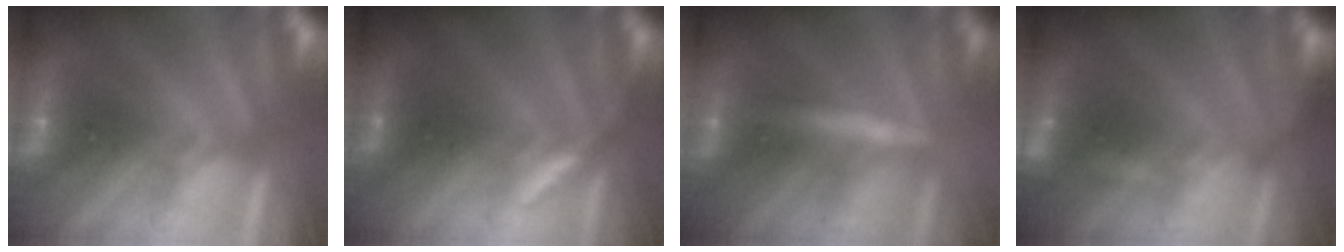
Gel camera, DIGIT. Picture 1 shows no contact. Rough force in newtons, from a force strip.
{"total": 3.0}
{"total": 2.6}
{"total": 2.9}